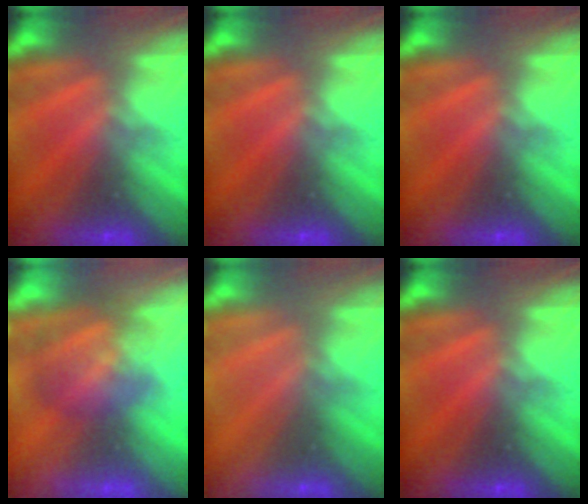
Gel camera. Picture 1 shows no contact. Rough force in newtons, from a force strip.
{"total": 0.0}
{"total": 0.0}
{"total": 3.2}
{"total": 2.9}
{"total": 0.0}